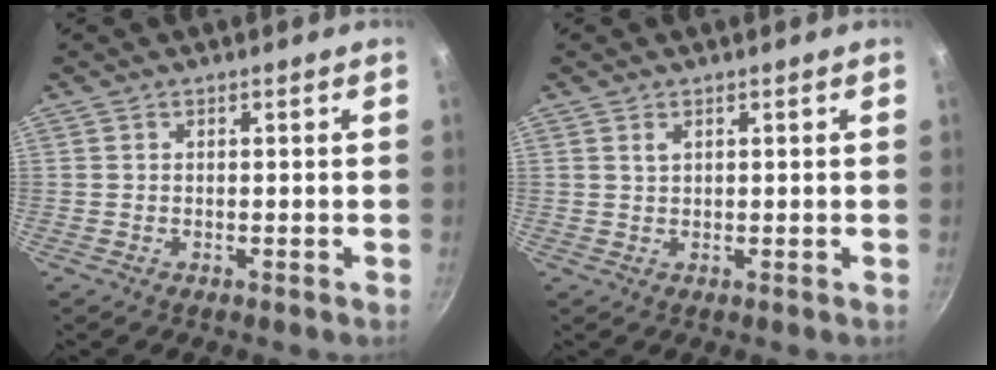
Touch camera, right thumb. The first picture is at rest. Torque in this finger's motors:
{"motor_torque": [-0.59, 0.34, 0.10, -0.02, 0.00]}